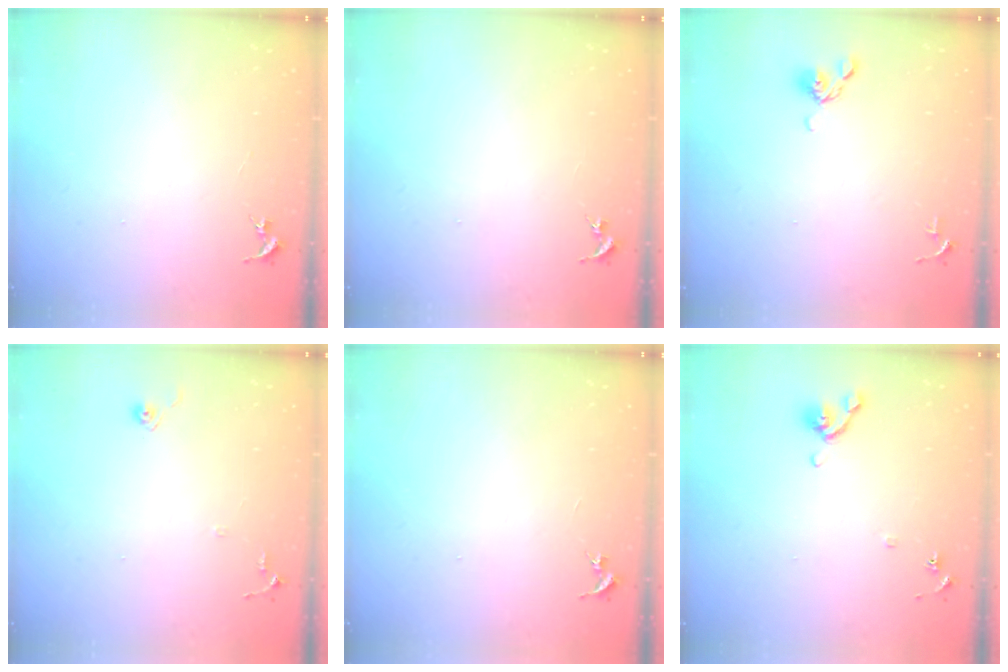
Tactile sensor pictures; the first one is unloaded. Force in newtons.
{"total": 0.0}
{"total": 5.9, "press": 5.7, "slide": 1.5}
{"total": 6.7, "press": 6.6, "slide": 0.6}
{"total": 0.0}
{"total": 7.8, "press": 7.6, "slide": 1.6}